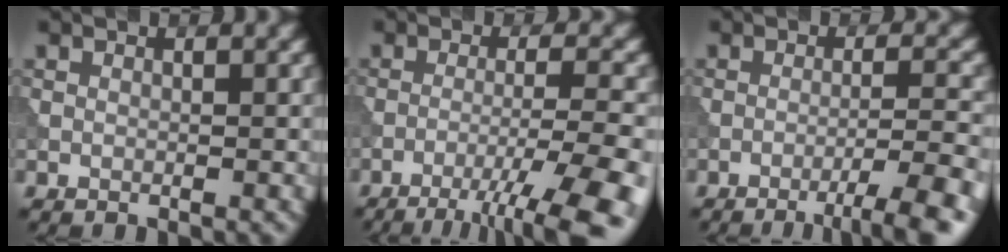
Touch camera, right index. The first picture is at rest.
{"total": 9.9, "force": [-6.6, 1.4, 7.2], "torque": [-0.106, 0.000, -0.092]}
{"total": 6.1, "force": [-3.6, 0.9, 4.9], "torque": [-0.068, 0.012, -0.056]}